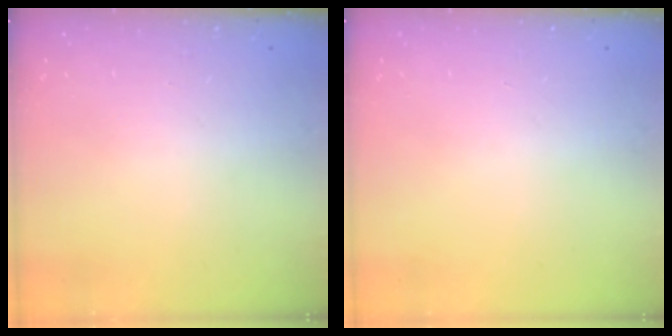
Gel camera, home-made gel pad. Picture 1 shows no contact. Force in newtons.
{"total": 0.0}